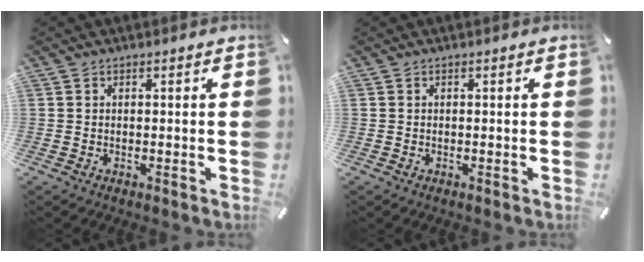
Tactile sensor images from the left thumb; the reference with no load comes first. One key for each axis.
{"total": 0.0}